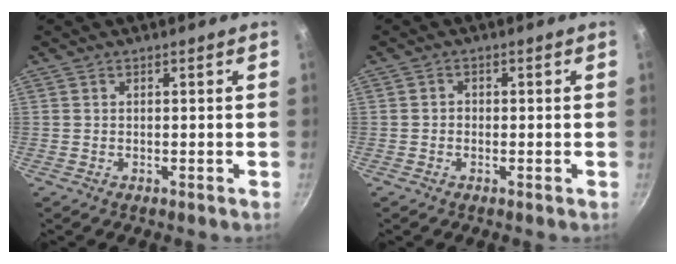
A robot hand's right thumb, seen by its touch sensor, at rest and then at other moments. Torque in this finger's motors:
{"motor_torque": [-0.47, -0.21, -0.14, -0.27, -0.04]}